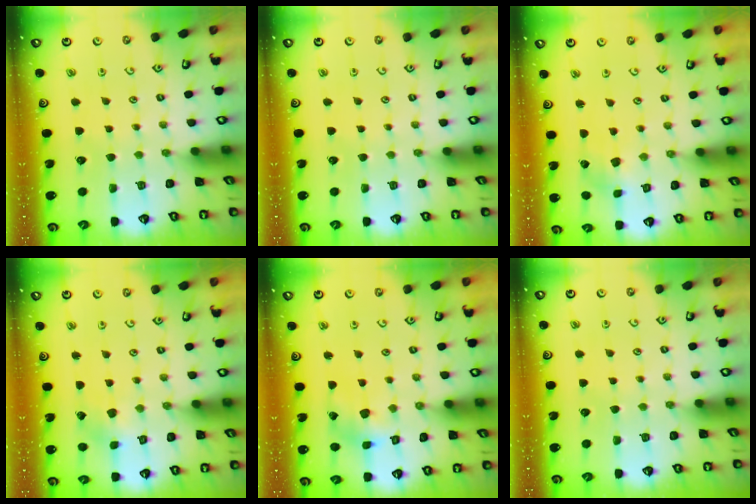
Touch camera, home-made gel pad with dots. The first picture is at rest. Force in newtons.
{"total": 0.0}
{"total": 2.6, "press": 2.6, "slide": 0.5}
{"total": 2.2, "press": 2.2, "slide": 0.3}
{"total": 7.7, "press": 7.7, "slide": 0.9}
{"total": 0.0}